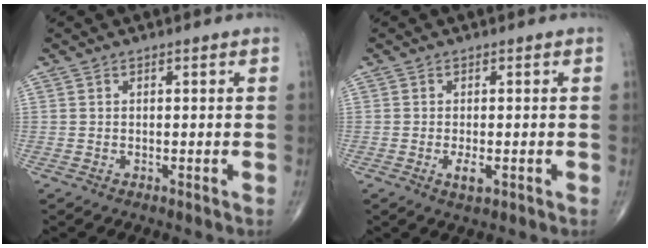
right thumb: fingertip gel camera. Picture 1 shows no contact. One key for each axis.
{"total": 2.6, "fx": -0.8, "fy": 1.1, "fz": 2.2, "tx": -0.041, "ty": -0.003, "tz": -0.013}